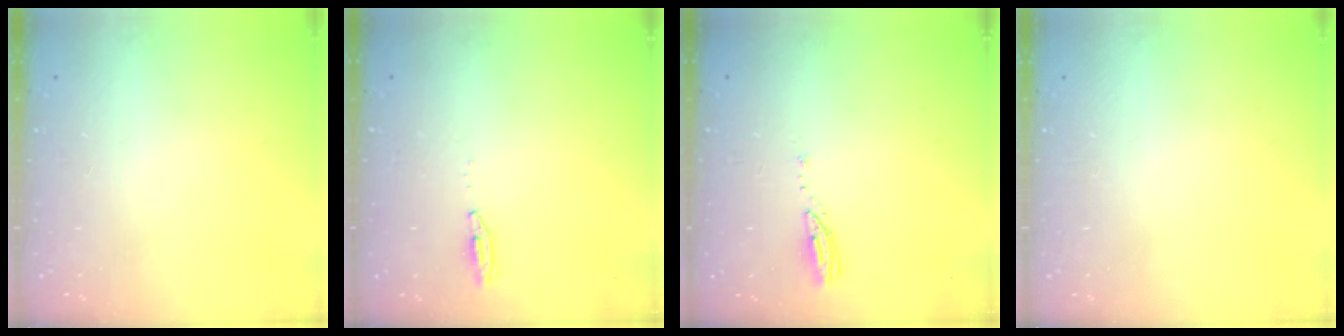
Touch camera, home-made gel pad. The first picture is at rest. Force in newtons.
{"total": 4.1, "press": 3.1, "slide": 2.6}
{"total": 3.0, "press": 2.9, "slide": 0.3}
{"total": 0.0}